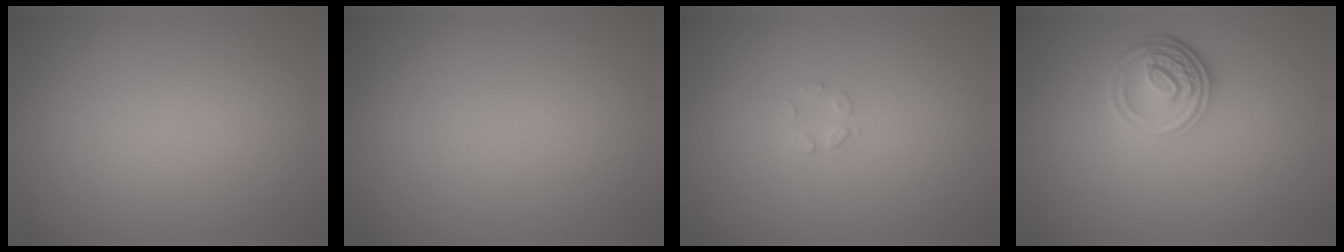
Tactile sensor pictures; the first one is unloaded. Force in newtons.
{"total": 0.0}
{"total": 1.0, "press": 1.0, "slide": 0.1}
{"total": 4.4, "press": 3.3, "slide": 2.9}